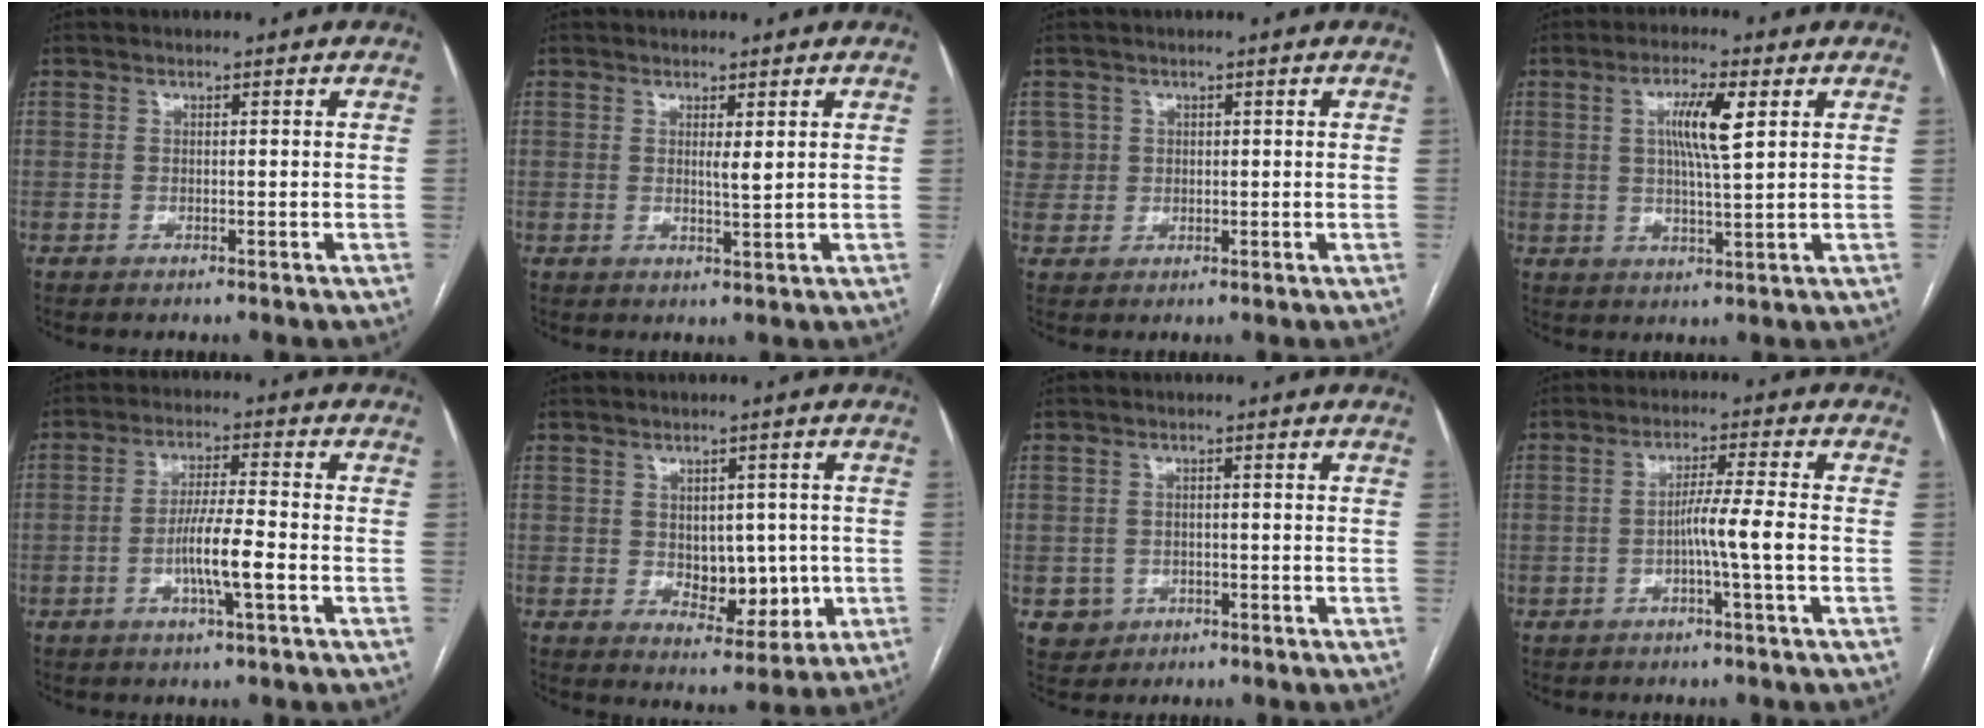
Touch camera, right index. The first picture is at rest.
{"total": 1.7, "force": [0.7, 0.1, 1.6], "torque": [-0.031, -0.007, 0.013]}
{"total": 3.2, "force": [1.0, 3.0, -0.2], "torque": [0.022, 0.009, 0.018]}
{"total": 6.9, "force": [2.1, 0.5, 6.6], "torque": [-0.123, 0.002, 0.037]}
{"total": 6.9, "force": [-2.3, 0.2, 6.5], "torque": [-0.123, -0.001, -0.043]}
{"total": 7.3, "force": [-0.3, 4.6, 5.7], "torque": [-0.065, 0.002, 0.010]}
{"total": 3.2, "force": [-1.2, 3.0, 0.2], "torque": [0.004, 0.010, -0.012]}
{"total": 5.1, "force": [-1.4, -1.0, 4.9], "torque": [-0.081, 0.004, -0.026]}